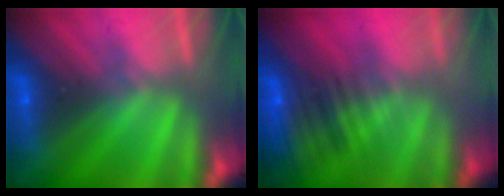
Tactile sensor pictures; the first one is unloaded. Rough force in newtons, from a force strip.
{"total": 4.9}